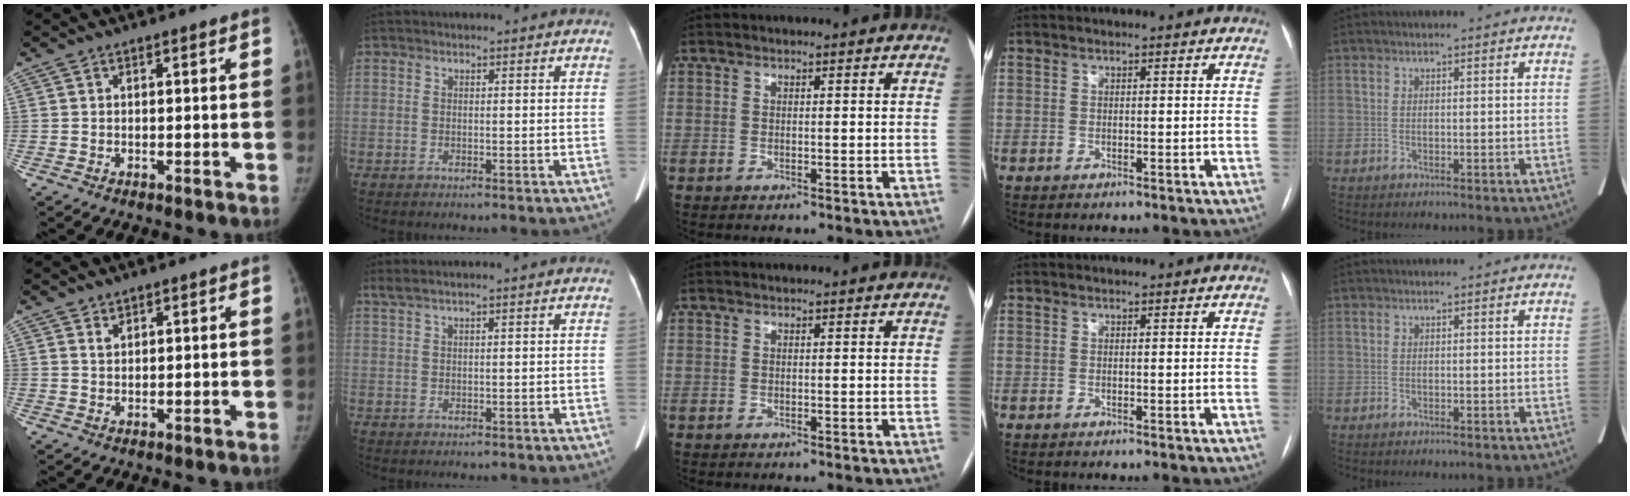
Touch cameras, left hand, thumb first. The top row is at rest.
{"thumb": {"total": 1.4, "force": [1.1, 0.8, 0.5], "torque": [0.002, -0.008, 0.020]}, "index": {"total": 2.2, "force": [1.7, -0.4, 1.4], "torque": [-0.037, 0.025, 0.041]}}